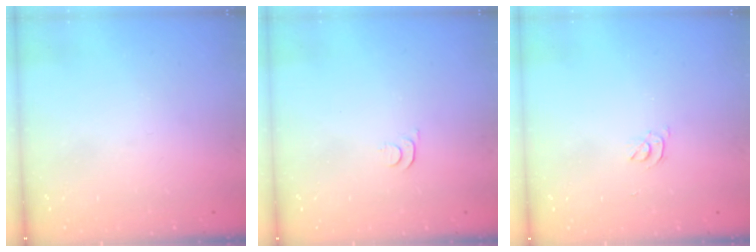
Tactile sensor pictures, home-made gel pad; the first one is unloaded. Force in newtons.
{"total": 3.3, "press": 3.2, "slide": 0.4}
{"total": 2.9, "press": 2.9, "slide": 0.5}